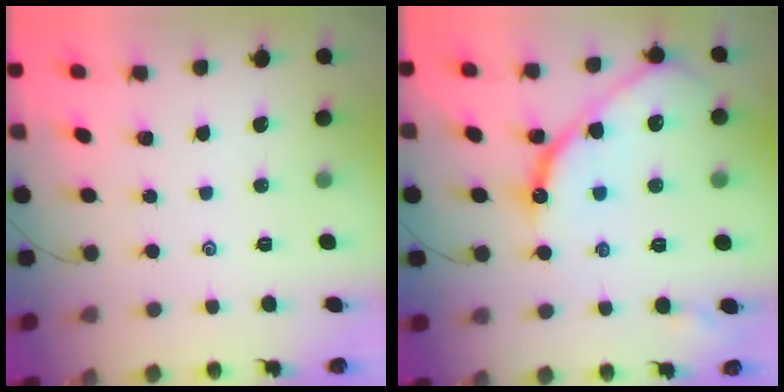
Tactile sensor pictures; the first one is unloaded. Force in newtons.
{"total": 13.4, "press": 13.3, "slide": 1.1}